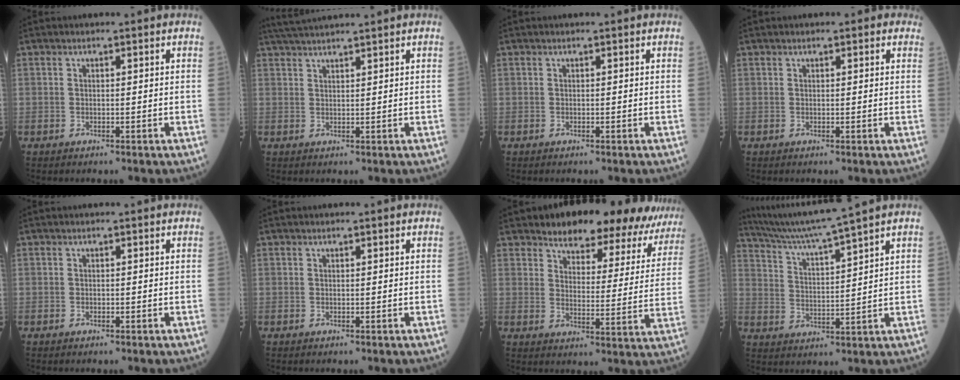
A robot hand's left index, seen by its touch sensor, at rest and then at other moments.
{"total": 6.3, "force": [5.7, -0.7, 2.5], "torque": [-0.045, 0.030, 0.102]}
{"total": 0.0}
{"total": 1.5, "force": [1.1, 0.7, 0.8], "torque": [-0.011, 0.006, 0.009]}
{"total": 0.0}
{"total": 0.6, "force": [0.6, 0.0, 0.2], "torque": [-0.008, 0.006, 0.010]}
{"total": 19.9, "force": [18.1, 6.0, 5.4], "torque": [-0.038, -0.026, 0.201]}
{"total": 11.2, "force": [9.7, -2.5, 5.0], "torque": [-0.094, 0.004, 0.173]}